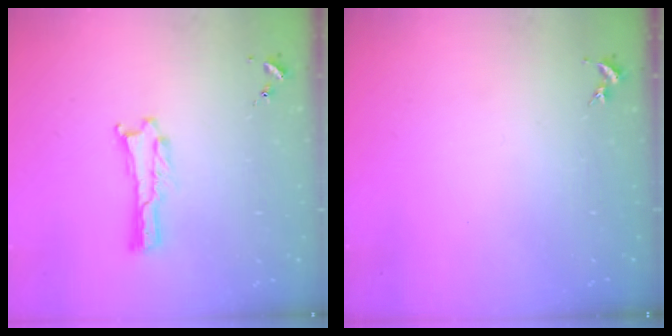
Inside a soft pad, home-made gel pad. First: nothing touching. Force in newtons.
{"total": 0.0}